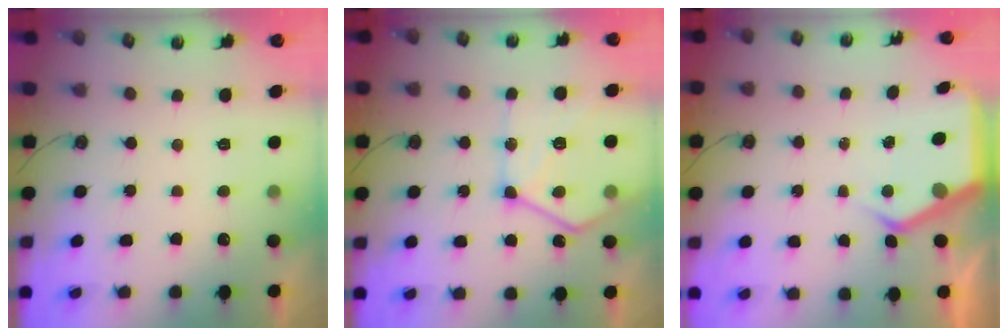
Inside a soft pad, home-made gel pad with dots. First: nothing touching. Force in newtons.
{"total": 17.9, "press": 17.8, "slide": 2.0}
{"total": 5.1, "press": 5.1, "slide": 0.5}